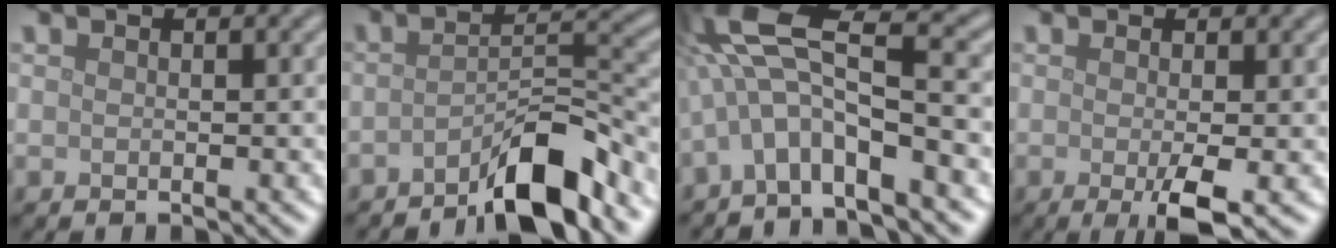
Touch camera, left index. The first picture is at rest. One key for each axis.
{"total": 6.2, "fx": -4.3, "fy": 1.1, "fz": 4.3, "tx": -0.063, "ty": 0.010, "tz": -0.077}
{"total": 9.0, "fx": -1.5, "fy": 2.6, "fz": 8.5, "tx": -0.163, "ty": 0.032, "tz": -0.040}
{"total": 3.3, "fx": -0.9, "fy": 0.4, "fz": 3.2, "tx": -0.057, "ty": -0.010, "tz": -0.016}